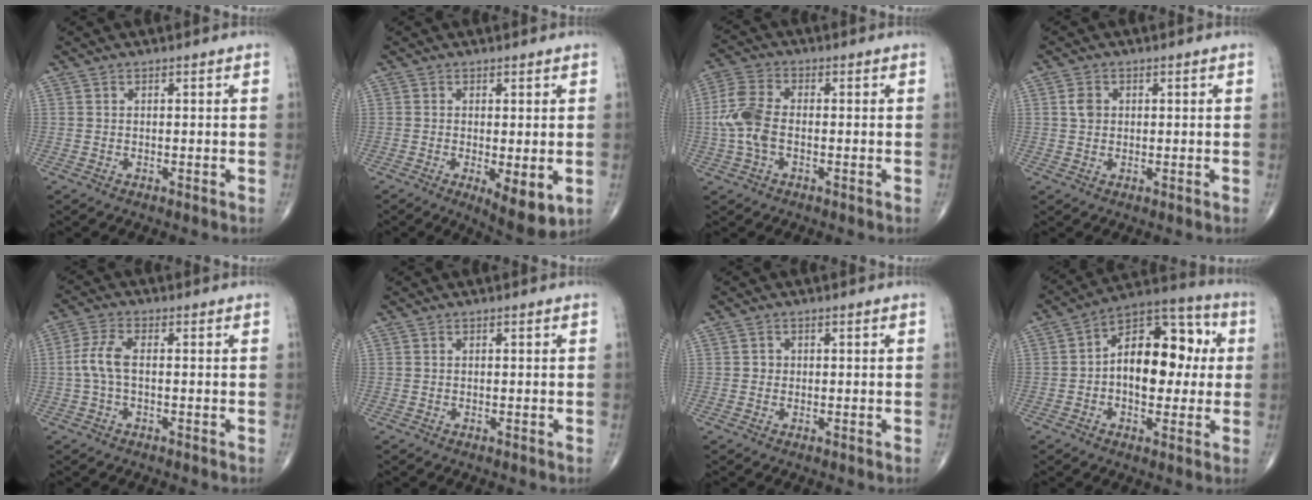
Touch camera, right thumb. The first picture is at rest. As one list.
[{"total": 7.1, "force": [-1.7, 2.3, 6.5], "torque": [-0.094, -0.021, -0.021]}, {"total": 7.9, "force": [-1.1, 4.5, 6.4], "torque": [-0.156, 0.018, -0.027]}, {"total": 2.4, "force": [0.5, 2.0, 1.4], "torque": [-0.019, 0.002, 0.007]}, {"total": 5.0, "force": [-0.3, 2.2, 4.5], "torque": [-0.113, 0.012, -0.011]}, {"total": 0.0}, {"total": 1.0, "force": [0.0, 1.0, 0.2], "torque": [0.002, 0.003, -0.001]}, {"total": 16.4, "force": [0.9, 9.8, 13.1], "torque": [-0.157, 0.035, 0.003]}]